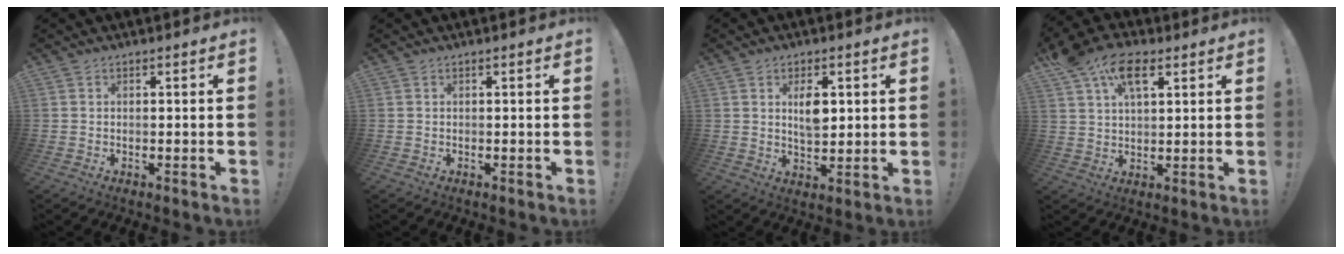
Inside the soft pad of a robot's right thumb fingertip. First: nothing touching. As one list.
[{"total": 0.0}, {"total": 6.9, "force": [1.9, 3.7, 5.5], "torque": [-0.072, -0.009, 0.027]}, {"total": 11.8, "force": [6.7, 6.3, 7.4], "torque": [-0.128, -0.015, 0.125]}]